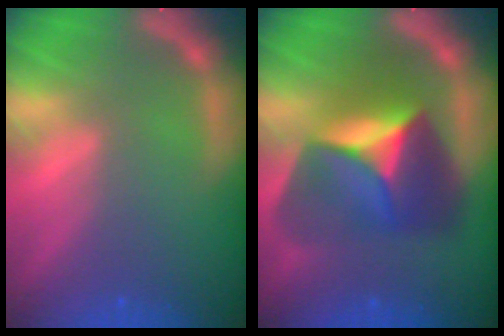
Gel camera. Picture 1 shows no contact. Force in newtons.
{"total": 9.5}